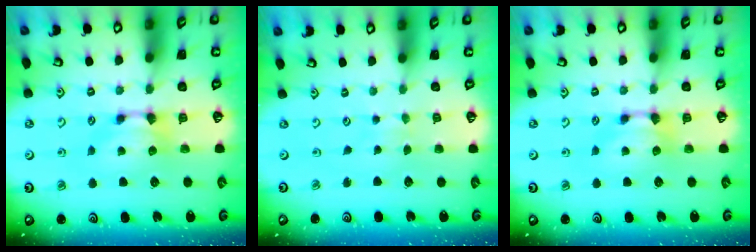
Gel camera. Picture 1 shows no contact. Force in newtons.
{"total": 3.6, "press": 3.6, "slide": 0.1}
{"total": 0.0}